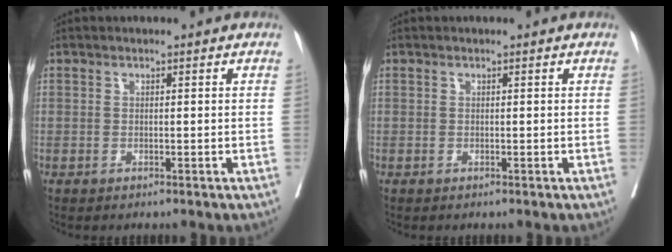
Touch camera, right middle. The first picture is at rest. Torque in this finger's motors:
{"motor_torque": [-0.01, -0.01, 0.00, 0.00]}